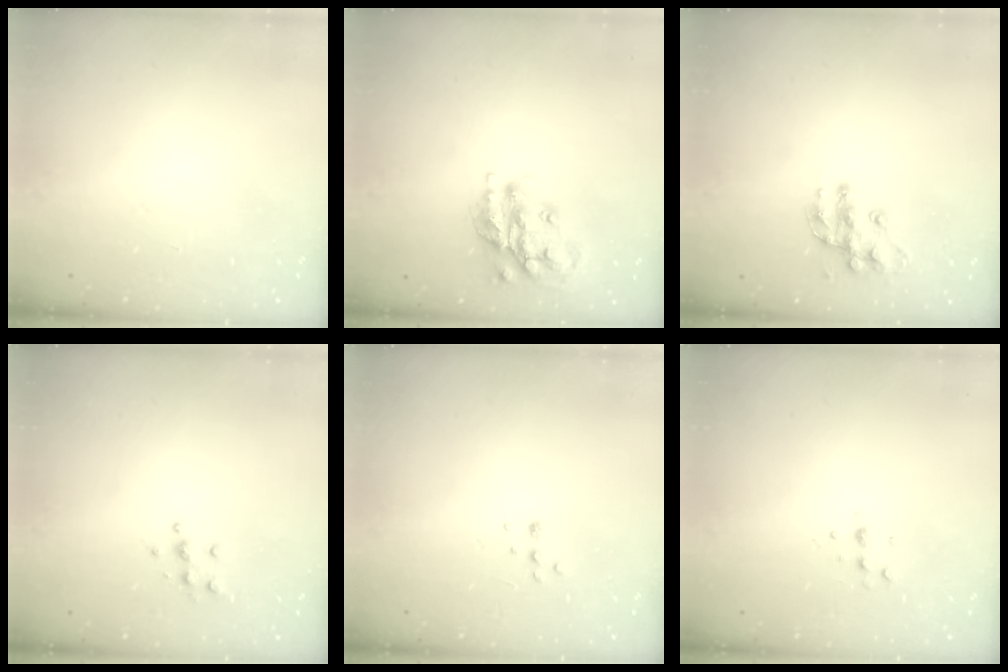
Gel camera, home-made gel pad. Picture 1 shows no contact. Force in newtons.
{"total": 16.1, "press": 16.0, "slide": 1.3}
{"total": 11.8, "press": 11.8, "slide": 0.6}
{"total": 5.6, "press": 5.6, "slide": 0.6}
{"total": 3.4, "press": 3.3, "slide": 0.6}
{"total": 4.7, "press": 4.6, "slide": 0.6}